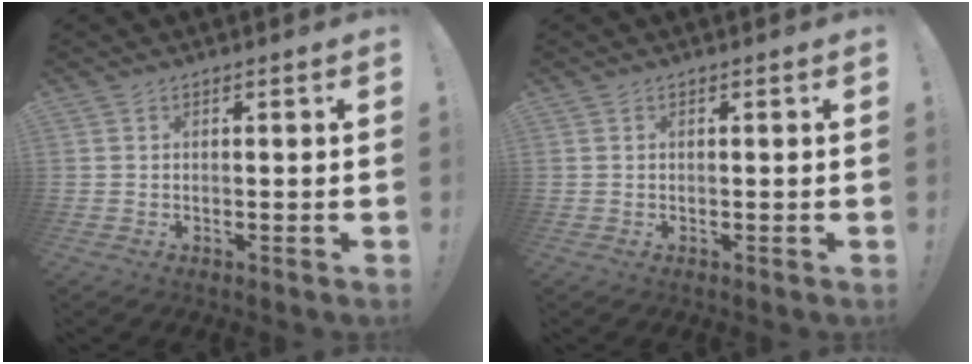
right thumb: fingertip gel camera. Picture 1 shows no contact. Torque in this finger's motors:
{"motor_torque": [0.28, 0.04, -0.37, 0.09, 0.05]}